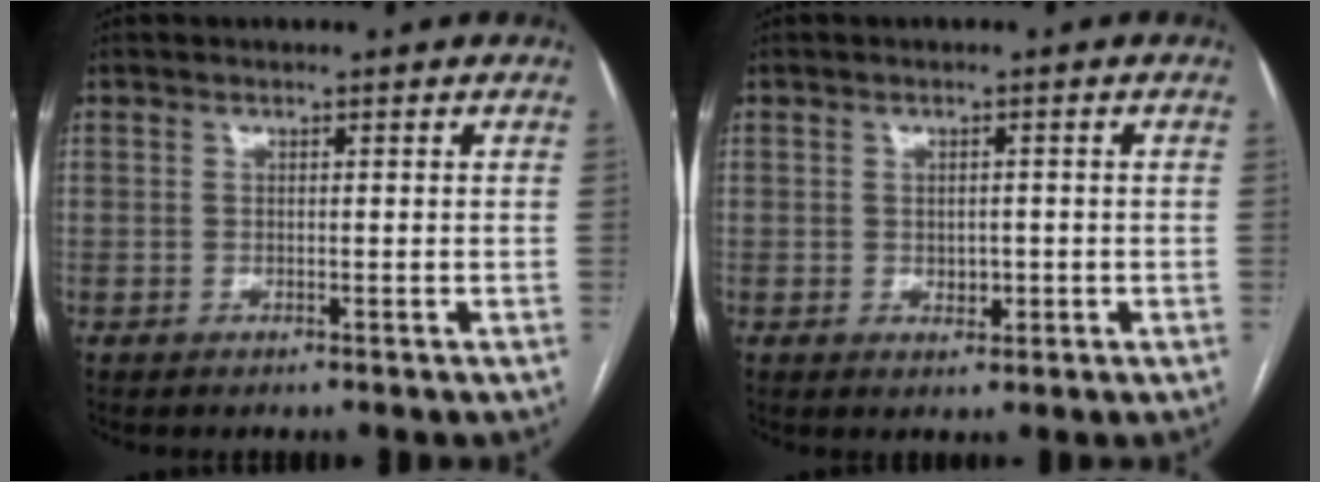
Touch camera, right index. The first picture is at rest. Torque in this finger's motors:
{"motor_torque": [-0.10, 0.00, -0.06, 0.00]}